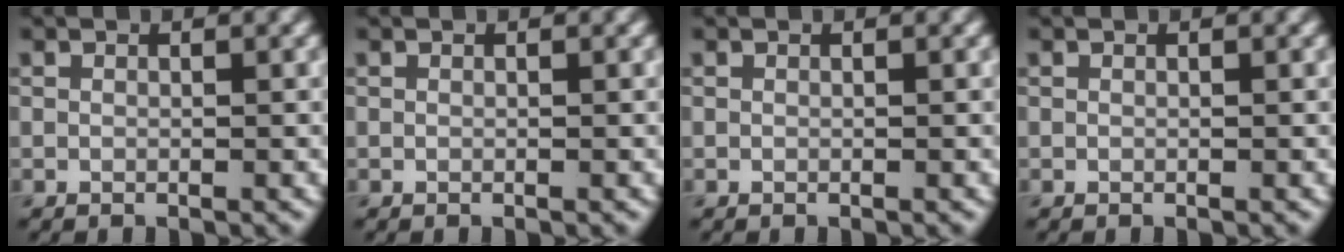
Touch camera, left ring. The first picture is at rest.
{"total": 0.0}
{"total": 0.0}
{"total": 0.0}